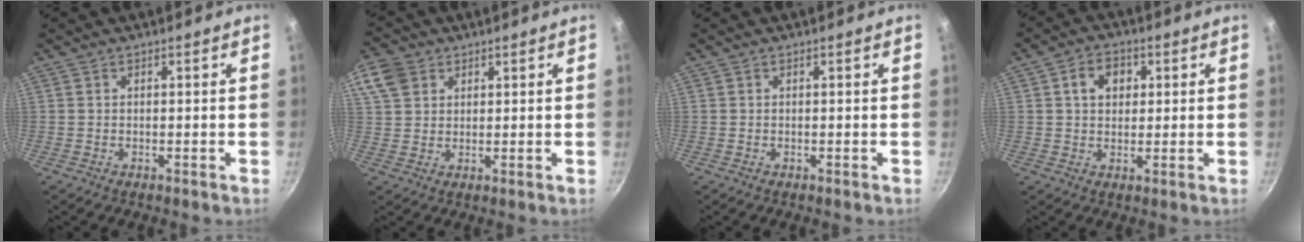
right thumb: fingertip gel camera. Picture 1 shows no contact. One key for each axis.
{"total": 8.5, "fx": 3.9, "fy": 6.6, "fz": 3.7, "tx": -0.063, "ty": 0.002, "tz": 0.070}
{"total": 0.0}
{"total": 5.9, "fx": 1.6, "fy": 4.6, "fz": 3.4, "tx": -0.031, "ty": 0.006, "tz": 0.021}